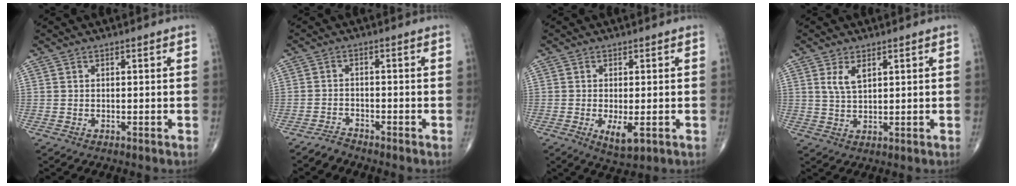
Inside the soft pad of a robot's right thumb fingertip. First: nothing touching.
{"total": 2.3, "force": [-2.2, 0.3, 0.1], "torque": [-0.002, 0.001, -0.045]}
{"total": 4.7, "force": [-1.3, 1.7, 4.1], "torque": [-0.072, -0.012, -0.016]}
{"total": 3.6, "force": [1.7, 1.7, 2.8], "torque": [-0.051, -0.007, 0.037]}